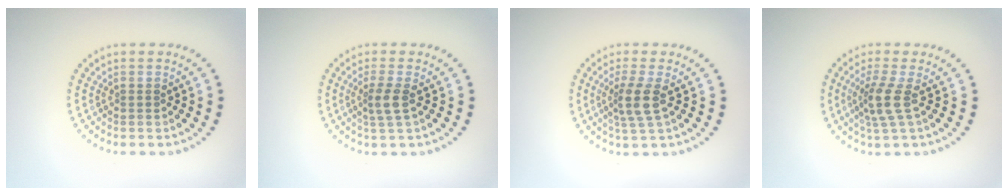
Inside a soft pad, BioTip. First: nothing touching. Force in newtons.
{"total": 2.0, "press": 1.7, "slide": 1.1}
{"total": 2.8, "press": 2.3, "slide": 1.7}
{"total": 2.9, "press": 2.2, "slide": 1.8}